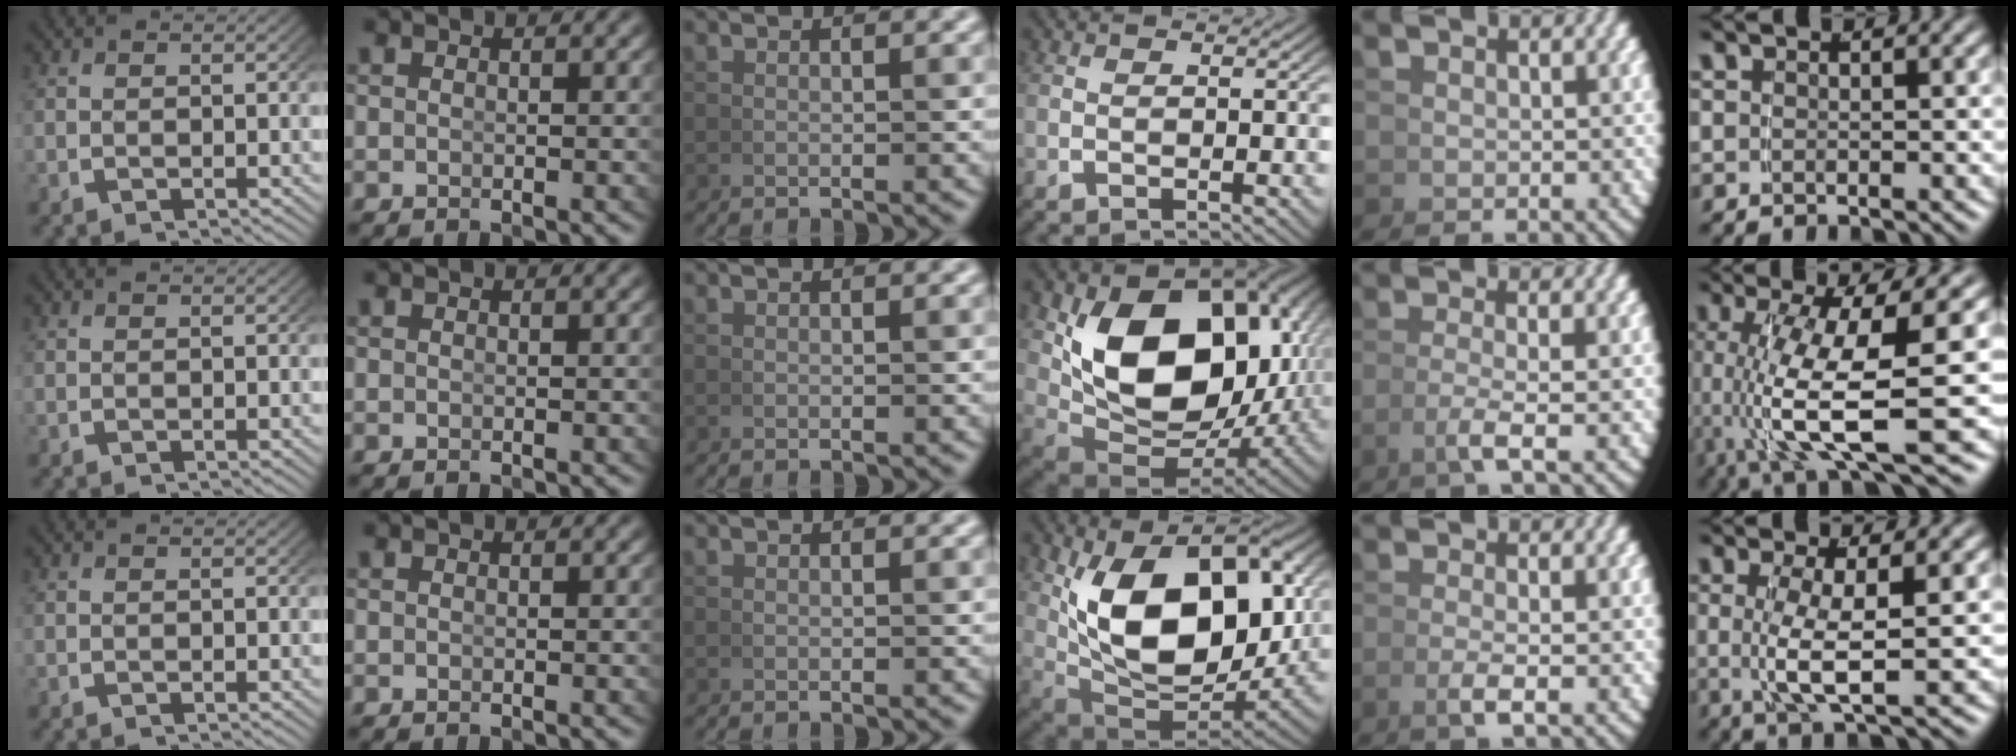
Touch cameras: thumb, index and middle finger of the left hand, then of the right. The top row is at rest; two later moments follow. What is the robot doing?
{"motion": "lift_and_place", "object": "bowl"}